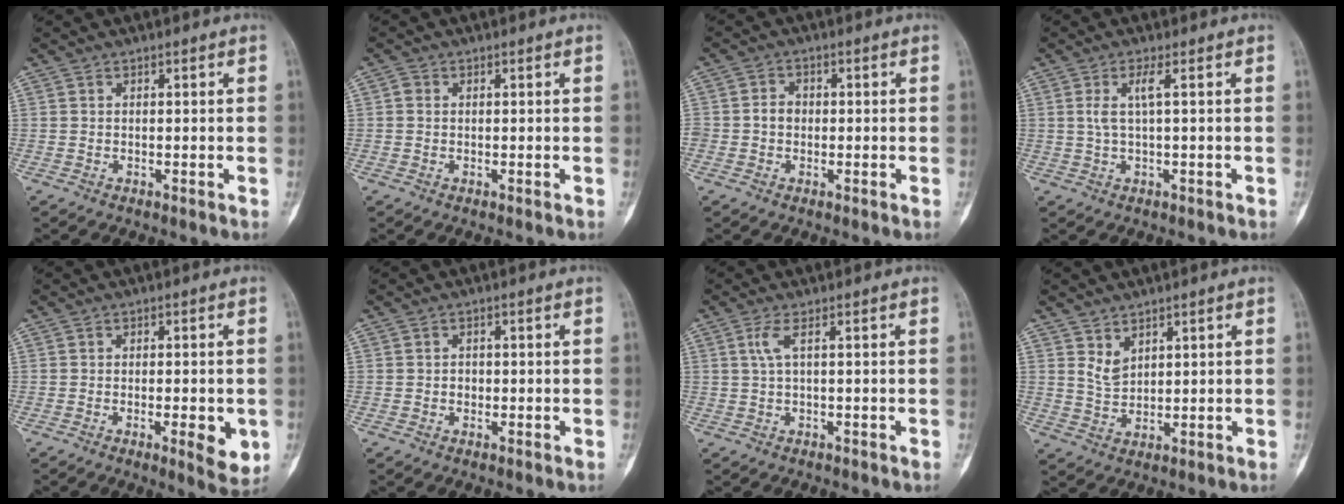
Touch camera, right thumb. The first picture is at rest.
{"total": 1.0, "force": [0.1, 0.9, 0.5], "torque": [-0.006, 0.002, -0.001]}
{"total": 2.9, "force": [-0.3, 2.5, 1.4], "torque": [-0.011, 0.008, -0.009]}
{"total": 3.0, "force": [0.6, 0.1, 2.9], "torque": [-0.081, 0.005, 0.017]}
{"total": 6.6, "force": [-1.7, 2.0, 6.0], "torque": [-0.075, -0.010, -0.017]}
{"total": 1.4, "force": [-0.2, 1.2, 0.7], "torque": [-0.004, 0.005, -0.003]}
{"total": 2.2, "force": [0.6, 0.2, 2.1], "torque": [-0.063, 0.008, 0.016]}
{"total": 3.5, "force": [2.2, 2.0, 1.8], "torque": [-0.023, -0.023, 0.051]}